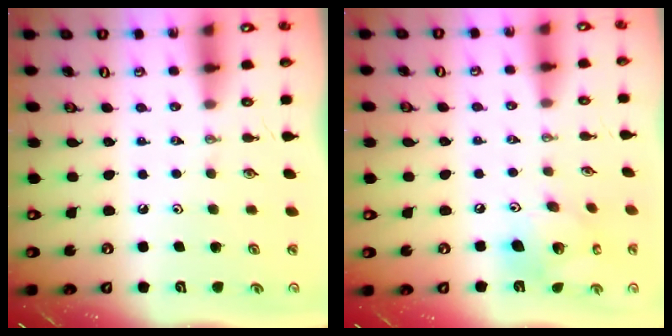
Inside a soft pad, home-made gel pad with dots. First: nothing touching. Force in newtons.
{"total": 16.1, "press": 15.8, "slide": 3.1}